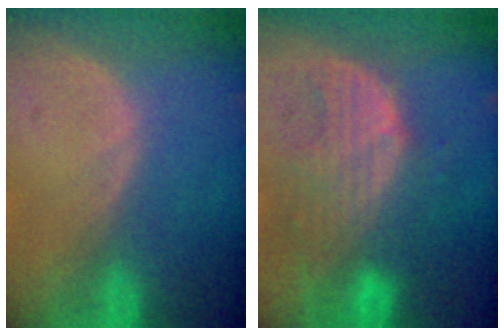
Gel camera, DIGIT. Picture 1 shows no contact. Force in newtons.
{"total": 8.9, "press": 8.3, "slide": 3.2}